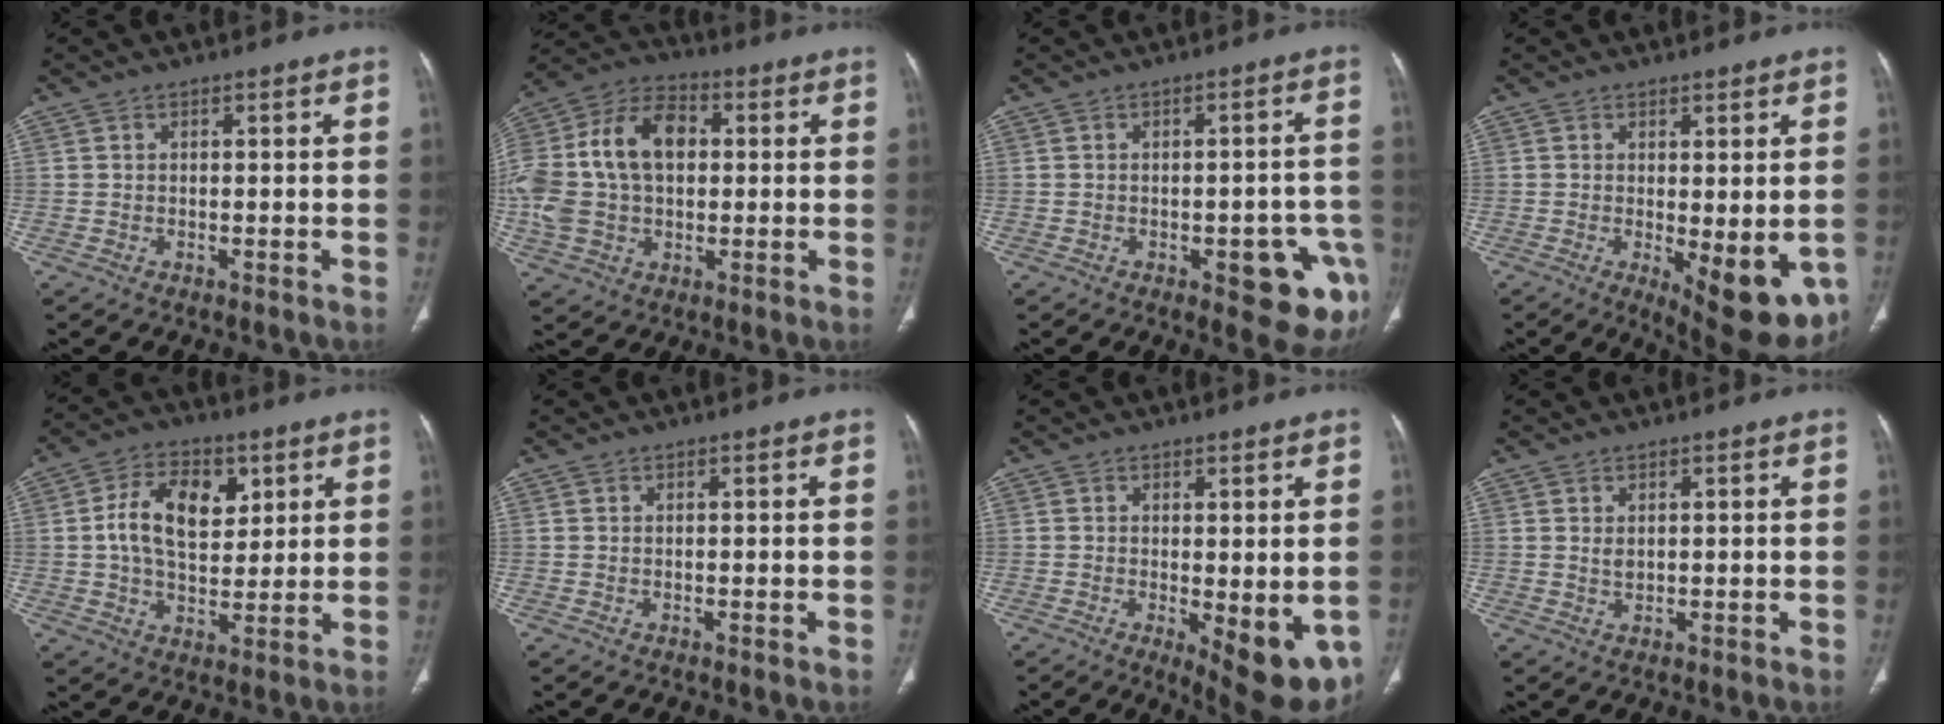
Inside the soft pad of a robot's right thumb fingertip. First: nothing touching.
{"total": 20.6, "force": [1.6, 13.9, 15.1], "torque": [-0.316, 0.027, 0.027]}
{"total": 11.6, "force": [-4.6, 4.6, 9.6], "torque": [-0.083, 0.021, -0.045]}
{"total": 12.4, "force": [-3.6, 4.7, 10.9], "torque": [-0.125, -0.022, -0.033]}
{"total": 12.1, "force": [3.3, 7.6, 8.8], "torque": [-0.119, -0.006, 0.057]}
{"total": 0.0}
{"total": 10.7, "force": [-2.8, 4.0, 9.5], "torque": [-0.110, -0.022, -0.025]}
{"total": 1.4, "force": [0.6, 0.8, 1.0], "torque": [-0.018, -0.004, 0.015]}